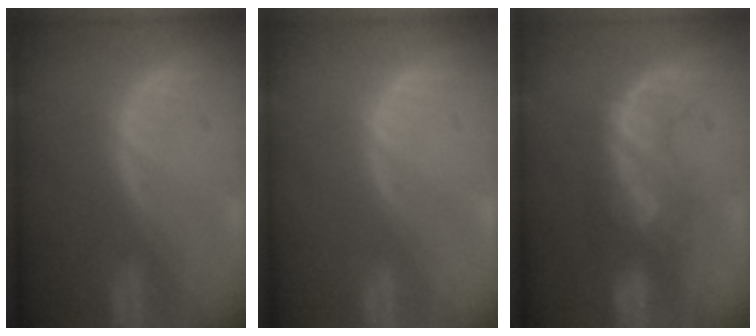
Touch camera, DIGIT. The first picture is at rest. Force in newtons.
{"total": 0.0}
{"total": 6.1, "press": 6.0, "slide": 1.2}